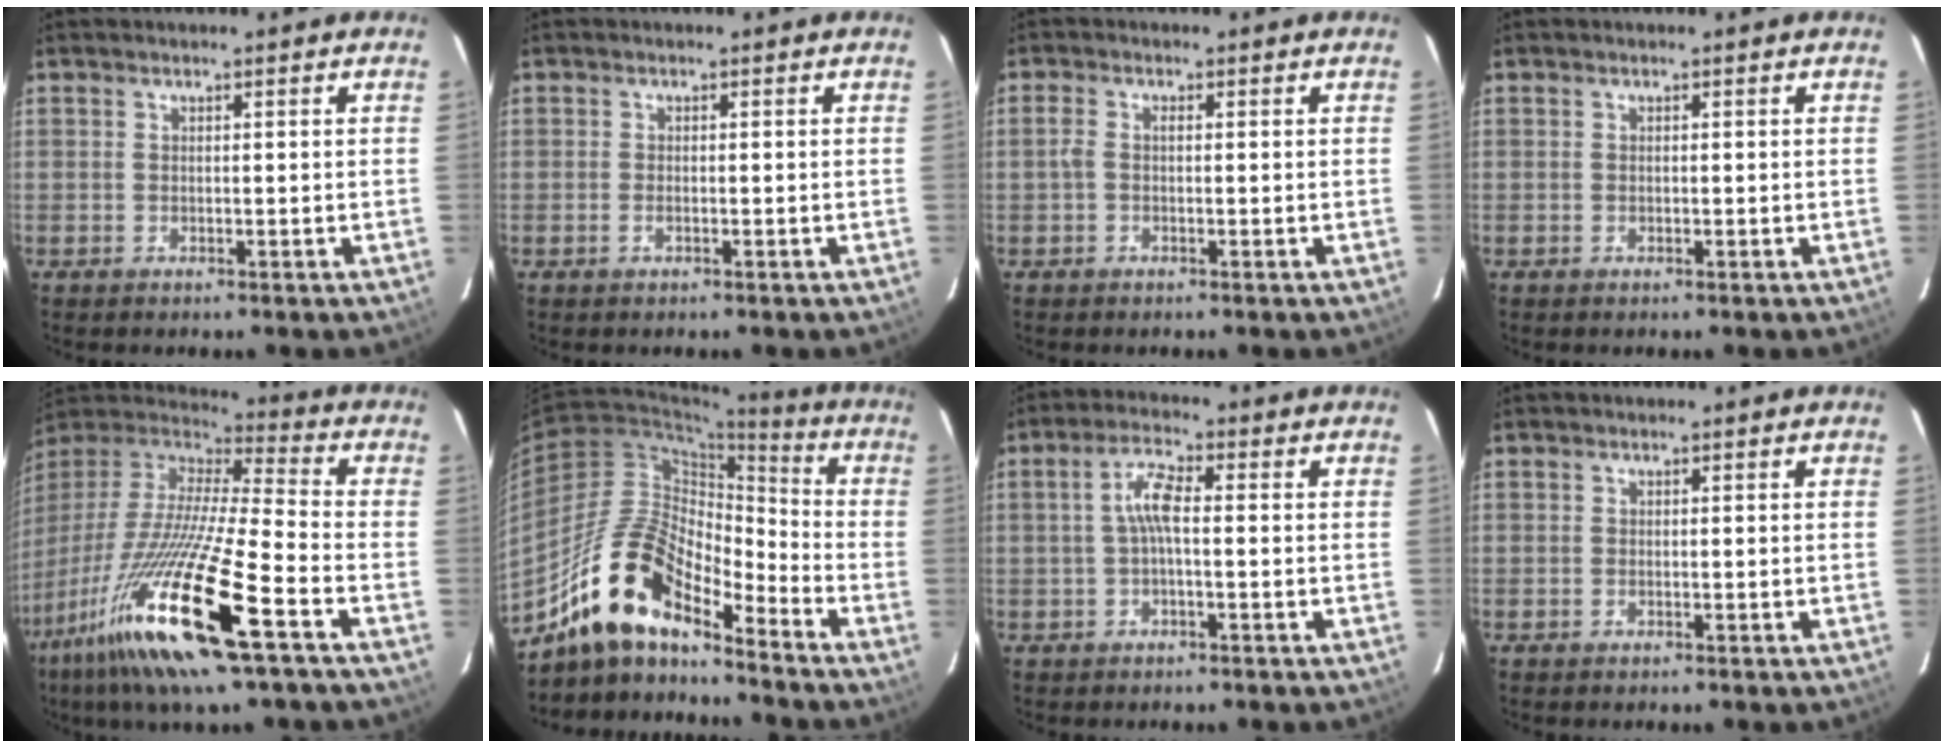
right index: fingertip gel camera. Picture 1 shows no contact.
{"total": 1.1, "force": [-0.5, 0.5, 0.8], "torque": [-0.016, 0.001, -0.009]}
{"total": 1.9, "force": [-0.1, 1.0, 1.6], "torque": [-0.035, 0.005, -0.006]}
{"total": 0.0}
{"total": 28.1, "force": [-15.1, 2.9, 23.5], "torque": [-0.432, -0.072, -0.282]}
{"total": 16.2, "force": [-12.8, 5.2, 8.6], "torque": [-0.158, 0.003, -0.252]}
{"total": 4.5, "force": [-0.3, 1.0, 4.3], "torque": [-0.088, 0.013, -0.005]}
{"total": 0.0}